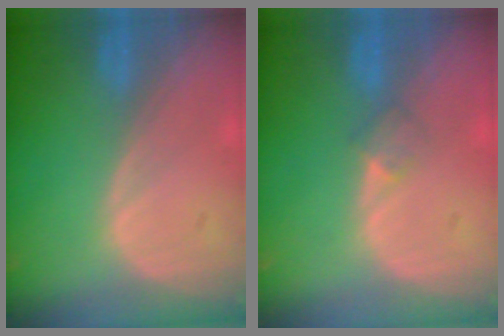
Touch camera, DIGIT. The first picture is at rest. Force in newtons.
{"total": 2.0, "press": 1.6, "slide": 1.1}